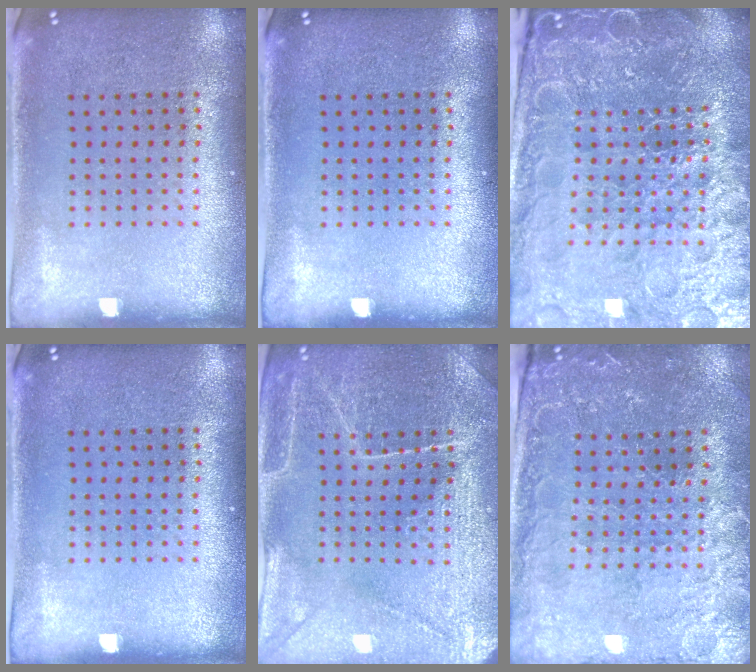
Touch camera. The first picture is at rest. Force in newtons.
{"total": 0.0}
{"total": 6.5, "press": 5.7, "slide": 3.1}
{"total": 0.0}
{"total": 3.8, "press": 3.7, "slide": 0.9}
{"total": 1.2, "press": 1.2, "slide": 0.4}